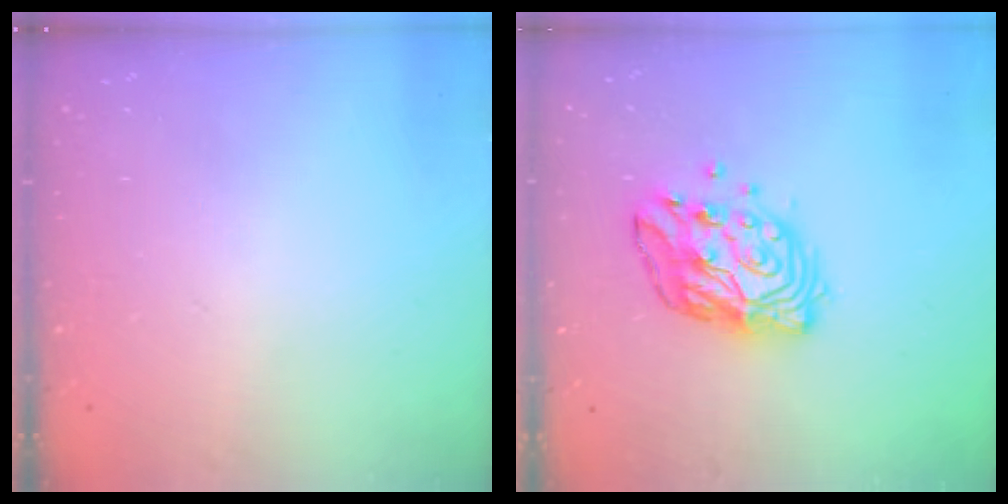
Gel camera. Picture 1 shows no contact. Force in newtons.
{"total": 14.1, "press": 14.0, "slide": 1.3}